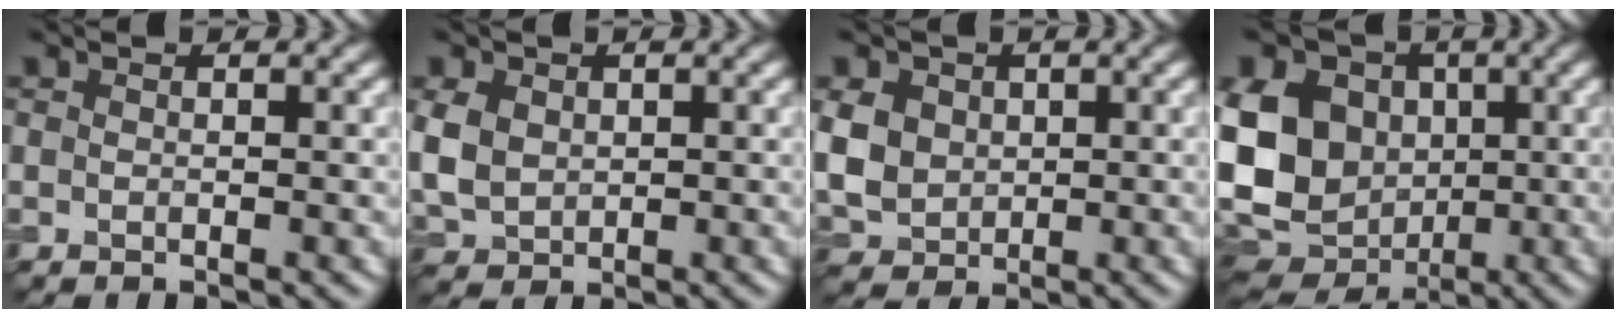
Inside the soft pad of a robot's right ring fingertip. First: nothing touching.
{"total": 2.9, "force": [0.6, 2.5, 1.3], "torque": [-0.044, 0.010, 0.020]}
{"total": 3.8, "force": [0.8, 3.4, 1.6], "torque": [-0.055, 0.013, 0.022]}
{"total": 13.5, "force": [0.3, 11.3, 7.4], "torque": [-0.172, 0.014, 0.002]}